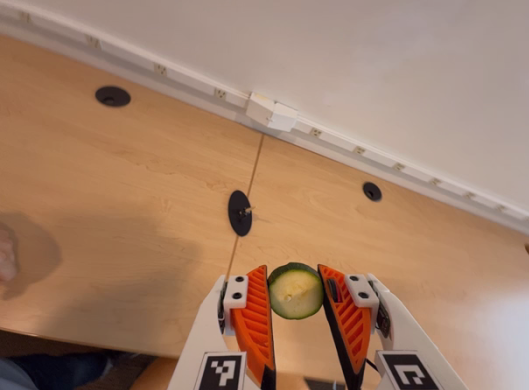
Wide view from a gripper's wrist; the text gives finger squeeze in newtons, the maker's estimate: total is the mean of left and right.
{"total": 8.1, "left": 8.1, "right": 8.1}